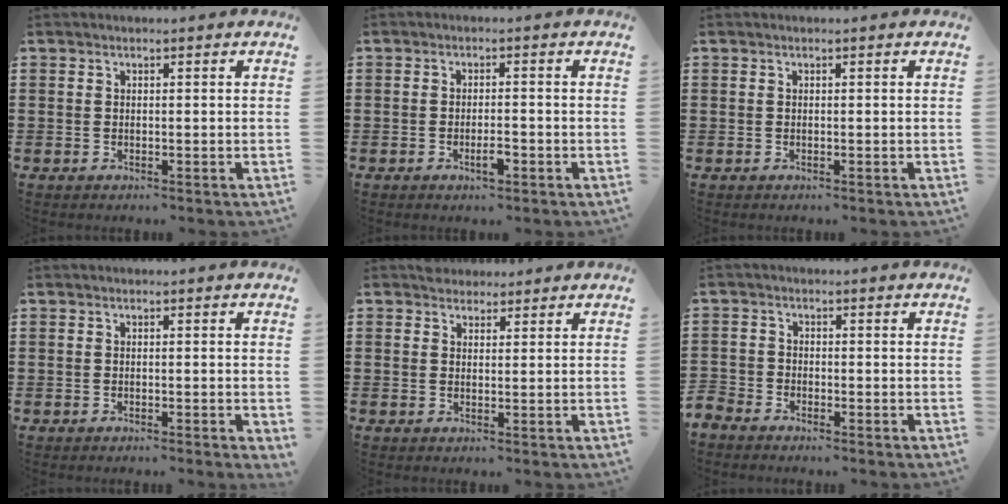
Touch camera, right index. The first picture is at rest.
{"total": 2.7, "force": [-1.3, 0.8, 2.3], "torque": [-0.039, 0.001, -0.024]}
{"total": 0.0}
{"total": 0.5, "force": [-0.4, 0.0, 0.3], "torque": [-0.006, -0.003, -0.008]}
{"total": 1.8, "force": [1.4, 1.1, -0.2], "torque": [-0.001, 0.006, 0.028]}
{"total": 2.3, "force": [-2.2, 0.6, -0.1], "torque": [-0.014, -0.005, -0.051]}